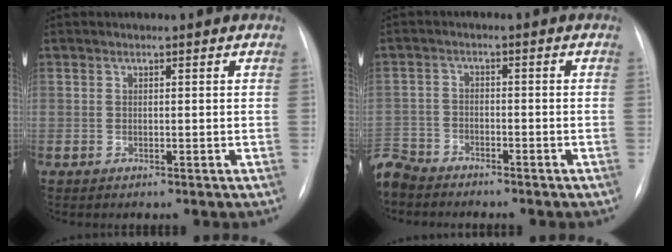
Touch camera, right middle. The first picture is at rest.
{"total": 7.1, "force": [-6.5, 2.5, 0.9], "torque": [-0.023, -0.009, -0.119]}